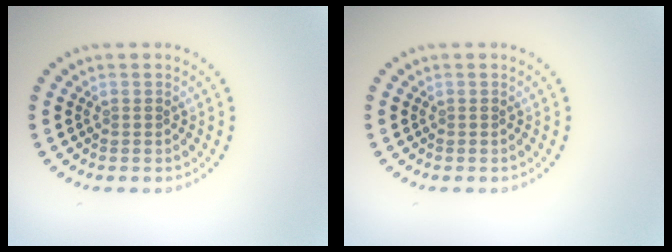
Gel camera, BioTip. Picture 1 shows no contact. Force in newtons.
{"total": 0.0}